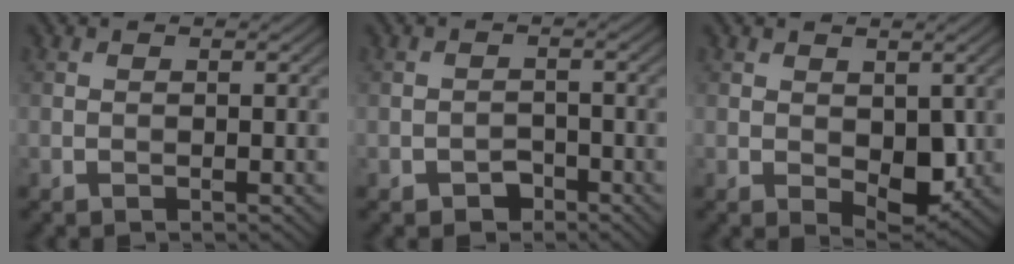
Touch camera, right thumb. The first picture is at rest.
{"total": 2.1, "force": [-1.4, 1.2, 0.8], "torque": [-0.011, 0.004, -0.027]}
{"total": 4.5, "force": [0.2, 2.8, 3.5], "torque": [-0.063, -0.013, 0.011]}